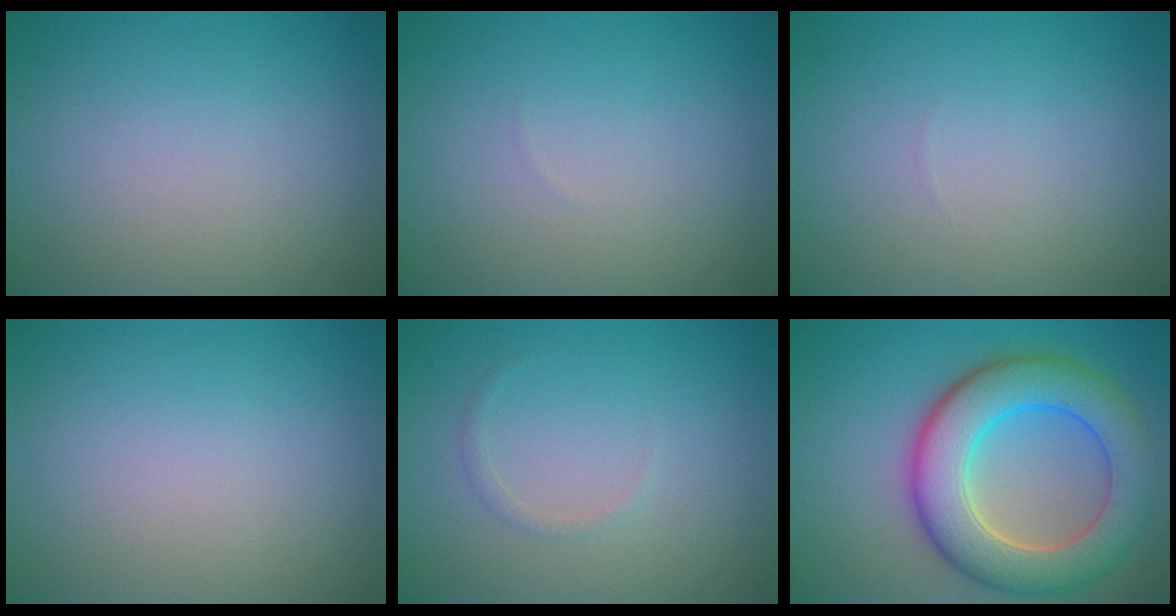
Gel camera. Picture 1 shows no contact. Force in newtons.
{"total": 0.0}
{"total": 0.0}
{"total": 0.0}
{"total": 0.7, "press": 0.7, "slide": 0.1}
{"total": 9.2, "press": 9.1, "slide": 0.4}